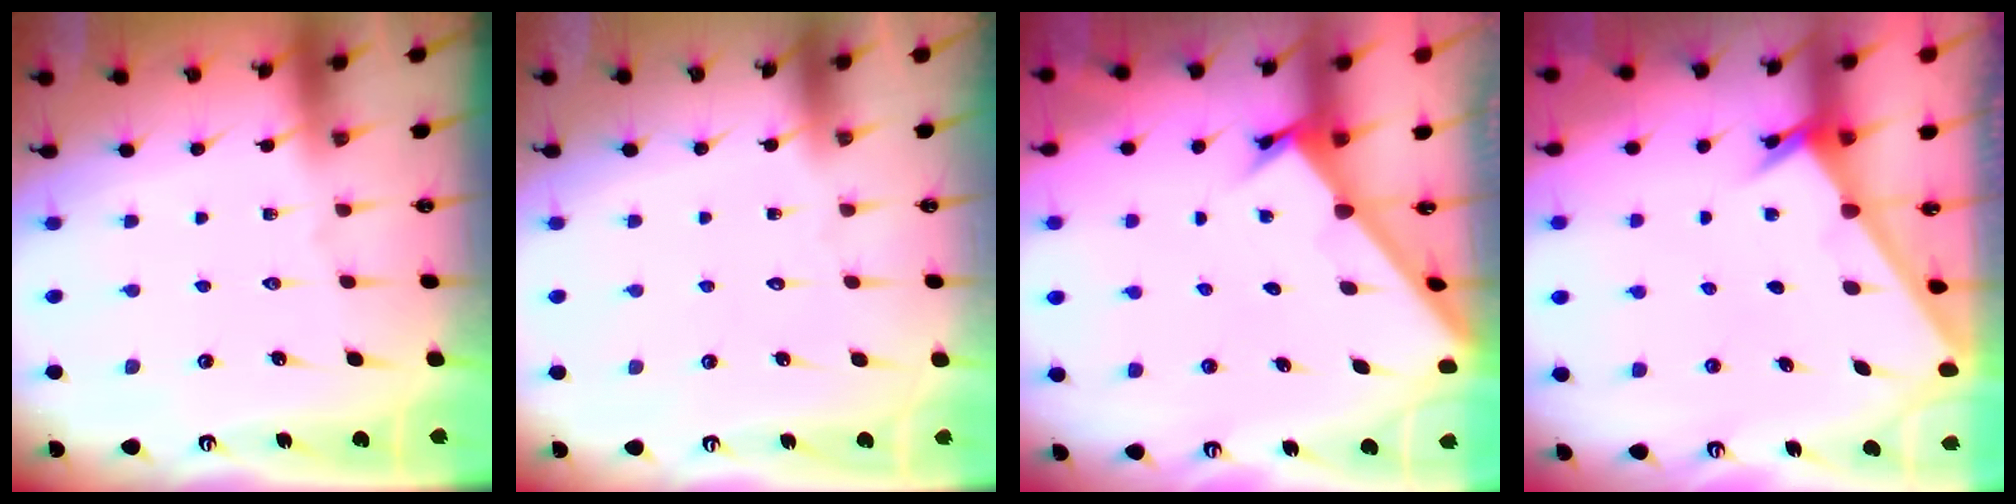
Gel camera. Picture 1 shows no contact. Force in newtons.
{"total": 1.7, "press": 1.6, "slide": 0.2}
{"total": 2.1, "press": 2.1, "slide": 0.2}
{"total": 2.4, "press": 2.4, "slide": 0.2}